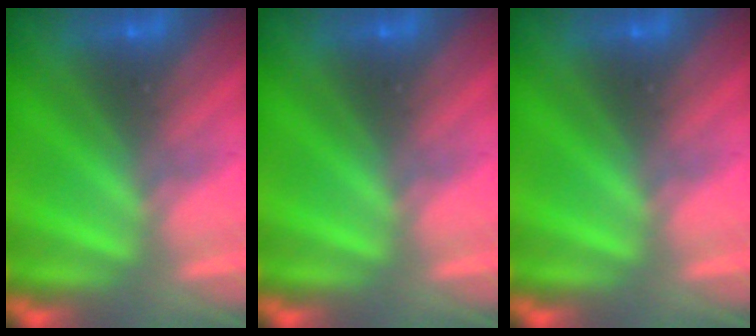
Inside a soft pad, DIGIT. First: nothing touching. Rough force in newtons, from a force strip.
{"total": 0.0}
{"total": 0.0}